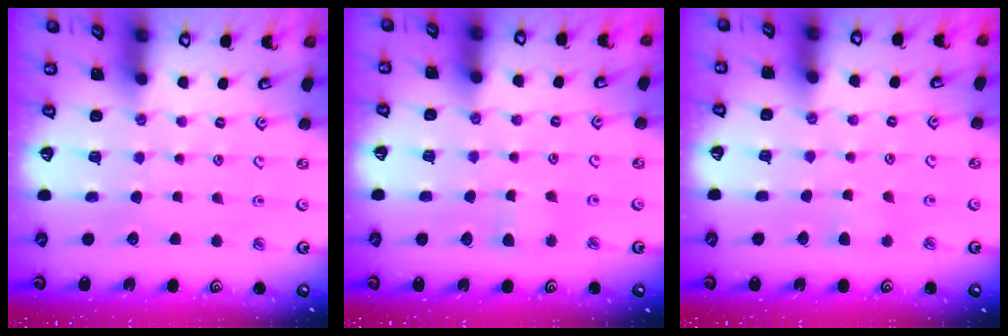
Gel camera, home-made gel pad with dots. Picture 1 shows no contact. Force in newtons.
{"total": 2.8, "press": 2.8, "slide": 0.5}
{"total": 2.7, "press": 2.7, "slide": 0.4}